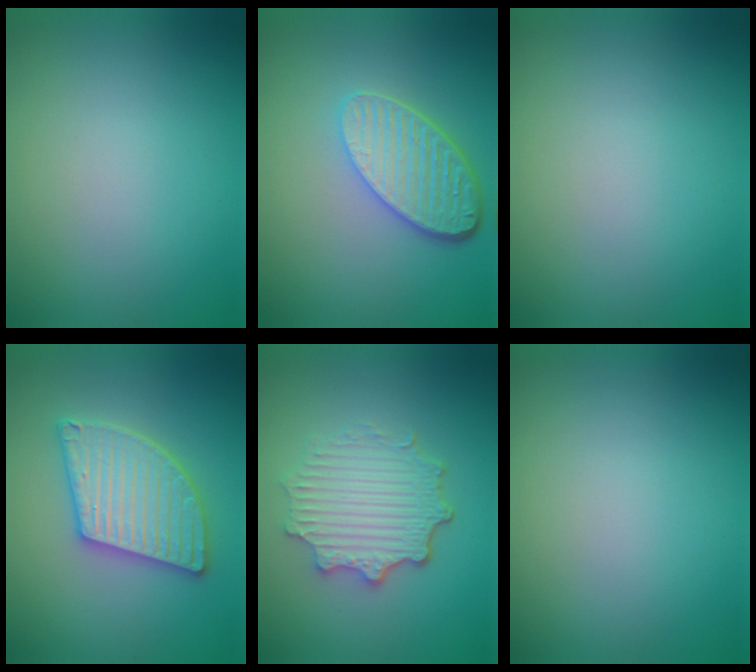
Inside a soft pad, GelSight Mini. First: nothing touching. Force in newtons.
{"total": 5.3, "press": 3.9, "slide": 3.6}
{"total": 0.0}
{"total": 5.4, "press": 5.4, "slide": 0.6}
{"total": 5.0, "press": 3.9, "slide": 3.2}
{"total": 0.0}